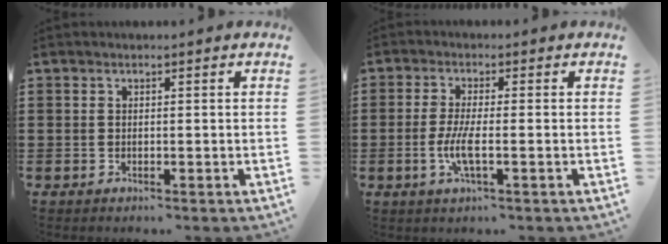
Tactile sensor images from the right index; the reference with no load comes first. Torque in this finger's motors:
{"motor_torque": [2.14, 0.00, 0.44, 0.17]}